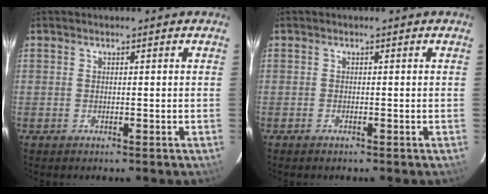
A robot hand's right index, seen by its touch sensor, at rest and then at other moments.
{"total": 0.7, "force": [-0.6, 0.2, 0.2], "torque": [-0.003, -0.001, -0.013]}